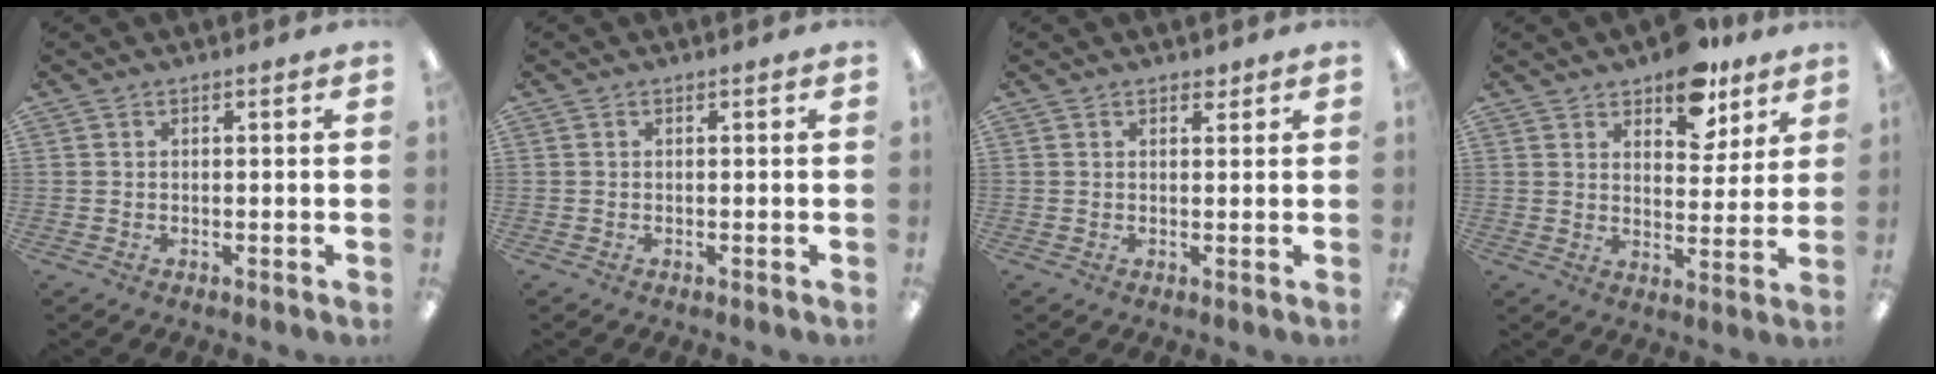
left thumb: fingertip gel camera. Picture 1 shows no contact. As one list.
[{"total": 0.0}, {"total": 1.7, "force": [1.3, 0.8, 0.6], "torque": [0.003, -0.006, 0.021]}, {"total": 10.9, "force": [8.3, 5.4, 4.7], "torque": [-0.047, -0.051, 0.146]}]